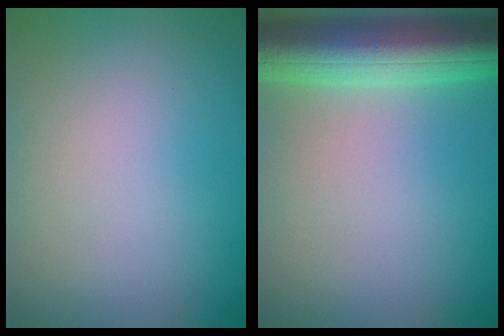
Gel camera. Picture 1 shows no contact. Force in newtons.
{"total": 8.9, "press": 8.9, "slide": 0.3}